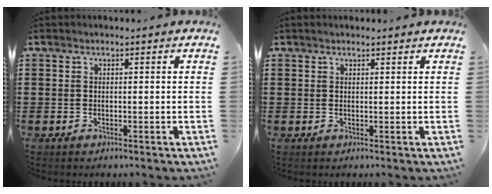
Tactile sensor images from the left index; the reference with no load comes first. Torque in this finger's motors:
{"motor_torque": [0.76, -0.96, 0.01, 0.01]}